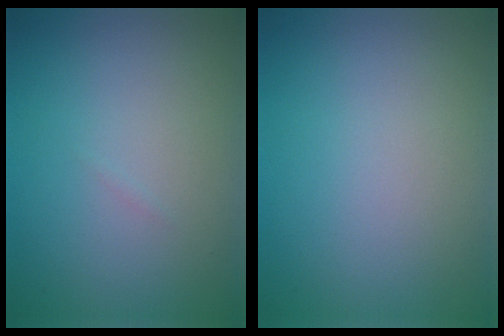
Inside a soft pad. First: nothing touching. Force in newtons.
{"total": 0.0}